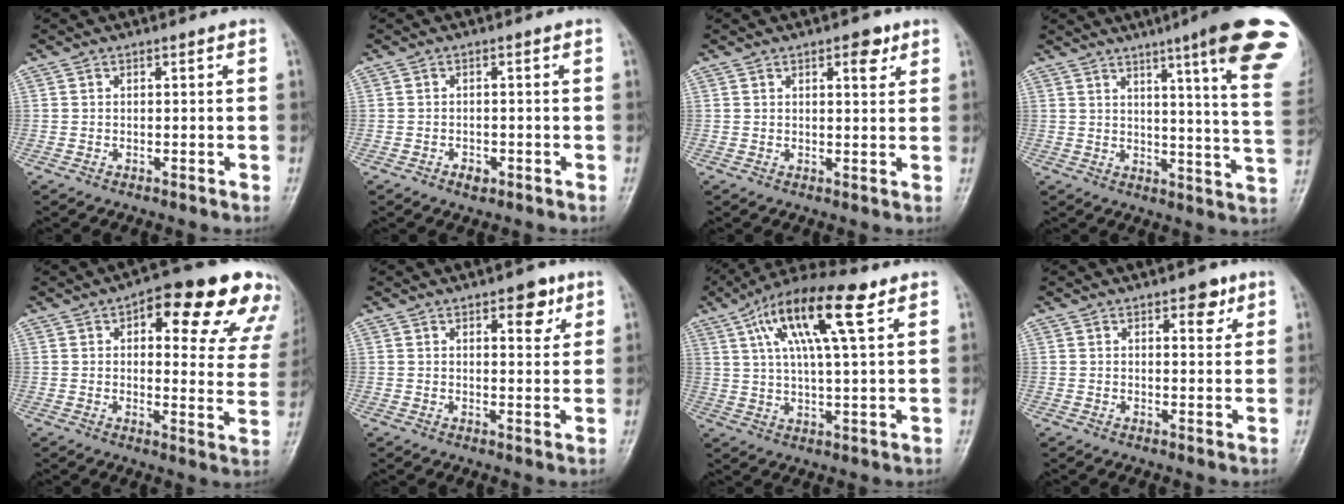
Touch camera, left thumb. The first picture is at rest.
{"total": 2.0, "force": [-1.1, 1.3, 1.1], "torque": [-0.013, 0.006, -0.014]}
{"total": 3.7, "force": [2.0, 1.5, 2.7], "torque": [-0.024, -0.008, 0.026]}
{"total": 20.8, "force": [12.4, 0.9, 16.6], "torque": [-0.200, -0.065, 0.147]}
{"total": 20.3, "force": [11.5, 7.9, 14.7], "torque": [-0.135, -0.020, 0.130]}
{"total": 5.4, "force": [3.0, 2.5, 3.7], "torque": [-0.029, -0.014, 0.037]}
{"total": 16.2, "force": [7.2, 4.3, 13.9], "torque": [-0.243, 0.005, 0.123]}
{"total": 4.0, "force": [2.3, 1.9, 2.7], "torque": [-0.017, -0.010, 0.028]}